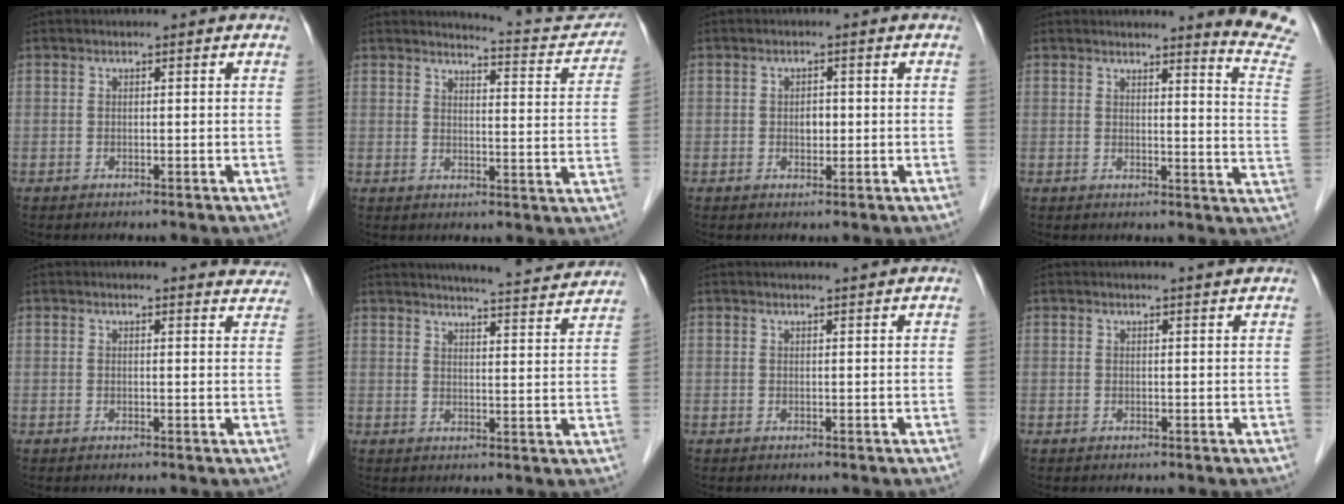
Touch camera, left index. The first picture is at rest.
{"total": 10.4, "force": [10.4, 0.7, 0.9], "torque": [-0.004, -0.040, 0.109]}
{"total": 1.7, "force": [-0.1, 1.1, 1.3], "torque": [-0.019, 0.002, 0.000]}
{"total": 9.2, "force": [8.9, -1.6, 1.8], "torque": [-0.018, -0.099, 0.079]}
{"total": 5.0, "force": [5.0, 0.7, 0.2], "torque": [0.007, -0.019, 0.028]}
{"total": 13.6, "force": [12.9, 0.3, 4.1], "torque": [-0.061, -0.019, 0.153]}
{"total": 2.8, "force": [2.7, -0.5, 0.9], "torque": [-0.012, 0.007, 0.034]}
{"total": 2.4, "force": [2.2, -0.6, 0.6], "torque": [-0.013, -0.001, 0.025]}